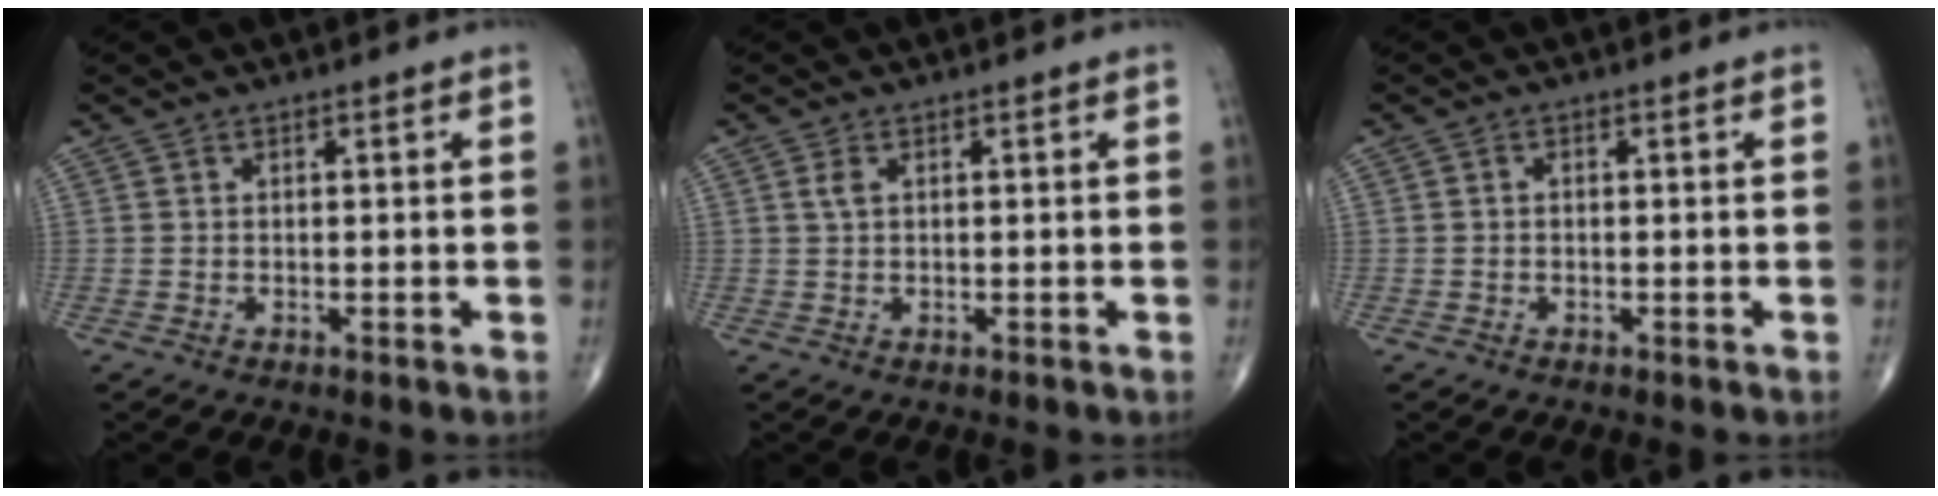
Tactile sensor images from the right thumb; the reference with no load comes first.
{"total": 1.5, "force": [0.5, 0.8, 1.2], "torque": [-0.029, 0.006, 0.011]}
{"total": 0.5, "force": [-0.1, 0.4, 0.4], "torque": [-0.006, 0.001, -0.007]}